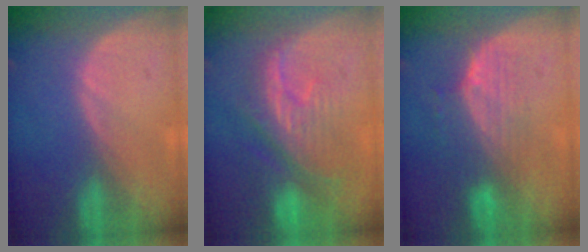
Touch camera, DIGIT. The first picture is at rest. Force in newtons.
{"total": 10.1, "press": 8.9, "slide": 4.7}
{"total": 7.5, "press": 6.8, "slide": 3.3}